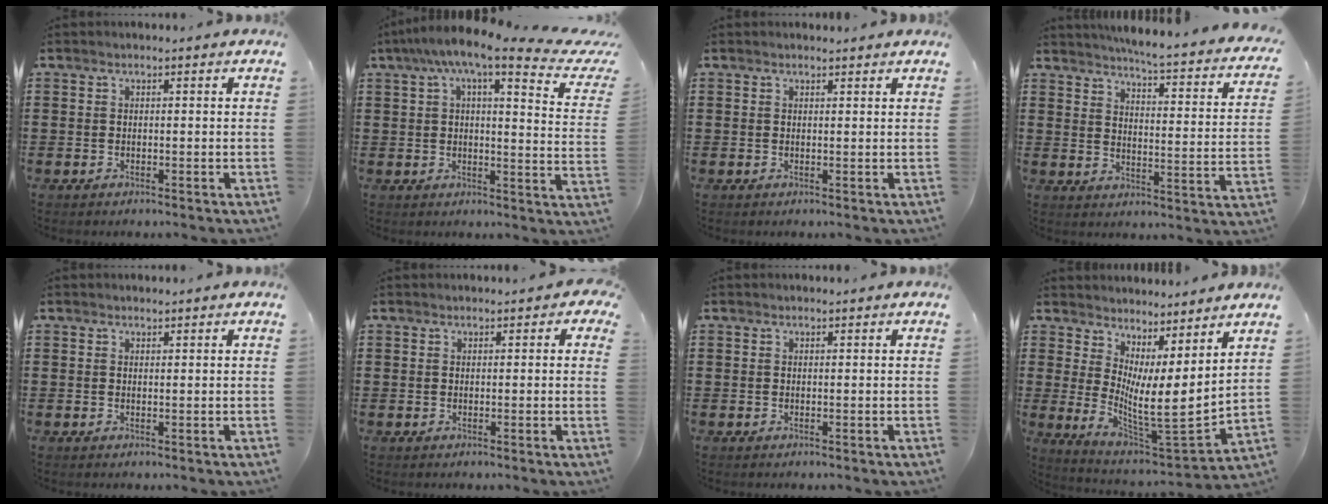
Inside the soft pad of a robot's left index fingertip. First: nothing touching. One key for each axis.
{"total": 8.0, "fx": 5.8, "fy": 0.9, "fz": 5.5, "tx": -0.116, "ty": -0.028, "tz": 0.091}
{"total": 0.5, "fx": 0.5, "fy": 0.2, "fz": 0.0, "tx": -0.001, "ty": 0.002, "tz": 0.011}
{"total": 4.2, "fx": 3.8, "fy": -0.7, "fz": 1.7, "tx": -0.047, "ty": -0.041, "tz": 0.054}
{"total": 0.5, "fx": 0.5, "fy": 0.0, "fz": -0.1, "tx": -0.001, "ty": 0.001, "tz": 0.011}
{"total": 1.2, "fx": 0.4, "fy": 1.1, "fz": 0.4, "tx": -0.004, "ty": 0.004, "tz": 0.004}
{"total": 0.0}
{"total": 6.0, "fx": 2.3, "fy": 1.0, "fz": 5.4, "tx": -0.104, "ty": -0.044, "tz": 0.039}